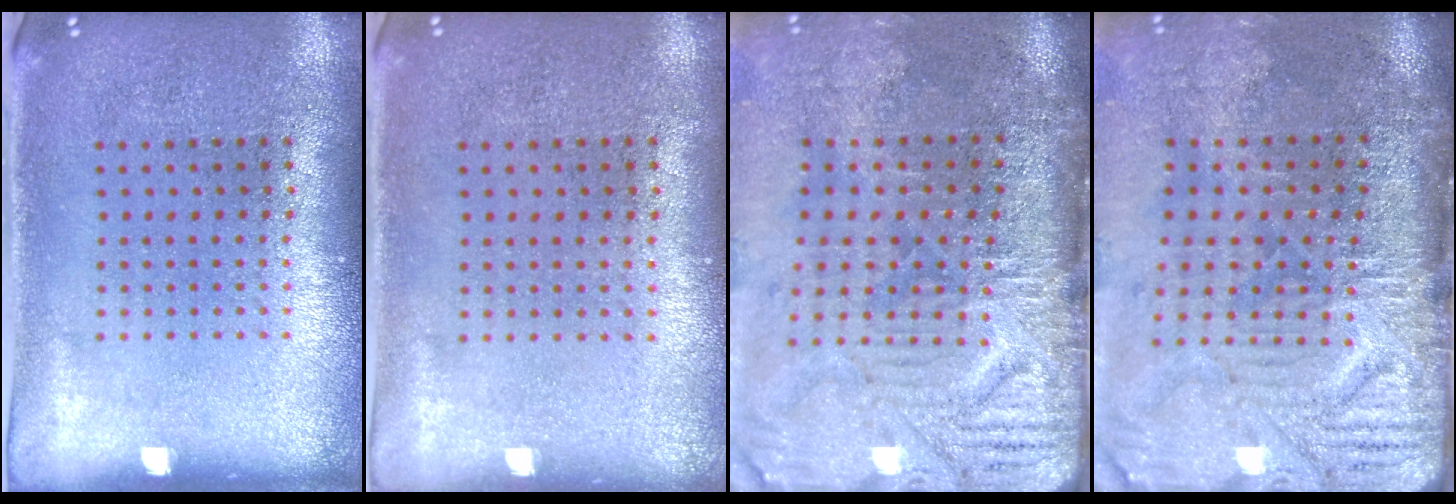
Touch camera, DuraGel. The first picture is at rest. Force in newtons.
{"total": 0.0}
{"total": 4.8, "press": 3.9, "slide": 2.7}
{"total": 4.8, "press": 3.9, "slide": 2.7}